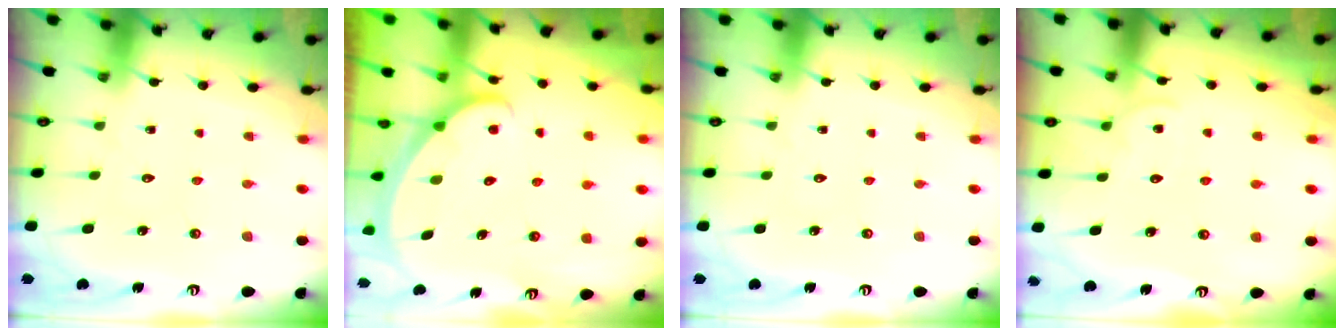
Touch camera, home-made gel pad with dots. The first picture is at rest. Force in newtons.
{"total": 2.2, "press": 2.2, "slide": 0.1}
{"total": 0.0}
{"total": 5.1, "press": 5.1, "slide": 0.5}